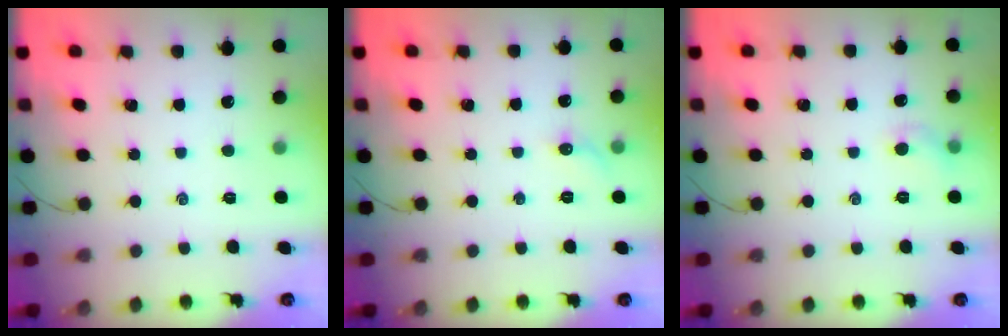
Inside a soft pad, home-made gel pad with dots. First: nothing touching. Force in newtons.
{"total": 4.4, "press": 4.2, "slide": 1.2}
{"total": 5.4, "press": 5.2, "slide": 1.5}